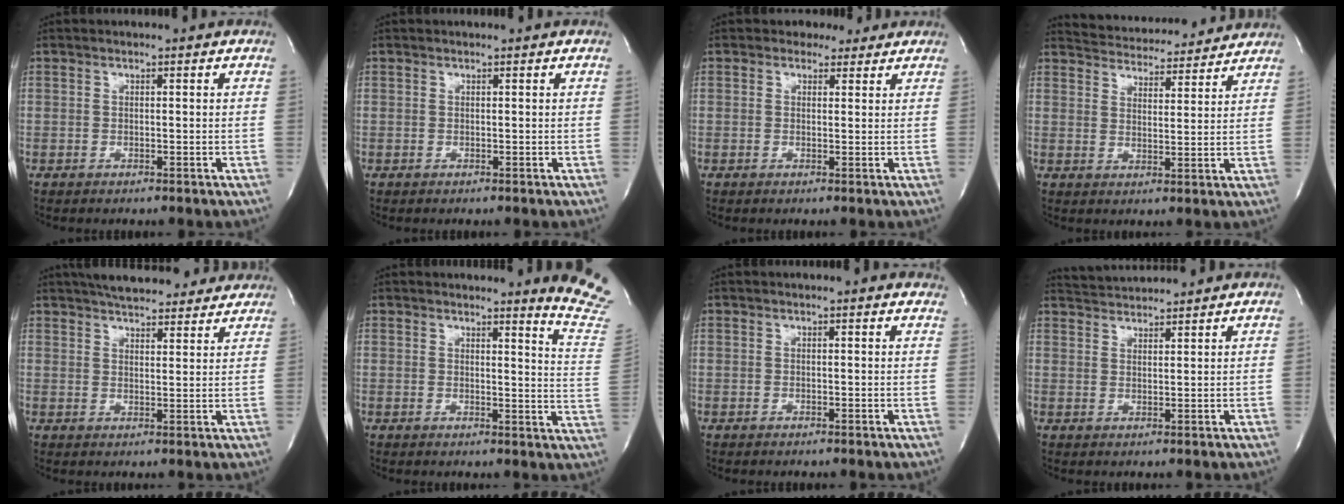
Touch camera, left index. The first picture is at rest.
{"total": 0.0}
{"total": 2.6, "force": [2.0, 1.7, -0.1], "torque": [0.005, 0.010, 0.023]}
{"total": 13.2, "force": [12.7, 2.3, 2.5], "torque": [-0.036, 0.015, 0.172]}
{"total": 15.5, "force": [13.7, 4.2, 5.8], "torque": [-0.081, 0.029, 0.184]}
{"total": 9.8, "force": [9.5, -1.5, 2.2], "torque": [-0.016, -0.118, 0.078]}
{"total": 3.9, "force": [3.5, 0.7, 1.5], "torque": [-0.018, 0.011, 0.026]}
{"total": 4.5, "force": [4.5, -0.1, 0.2], "torque": [-0.012, 0.025, 0.082]}